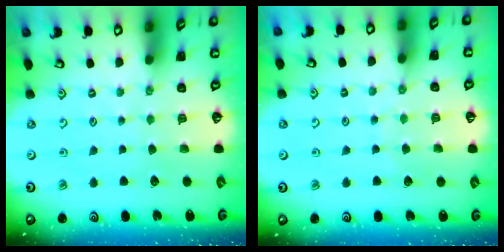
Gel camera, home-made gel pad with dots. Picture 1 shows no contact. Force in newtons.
{"total": 3.9, "press": 3.9, "slide": 0.4}